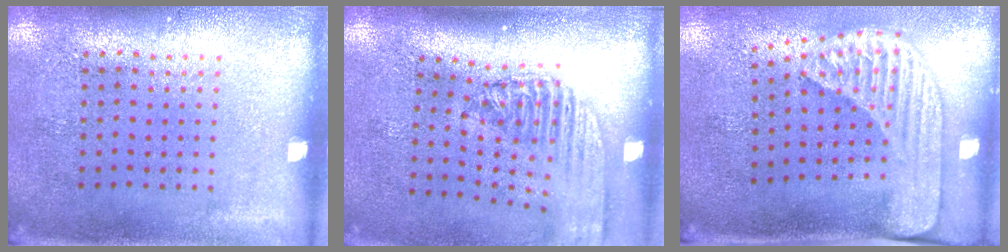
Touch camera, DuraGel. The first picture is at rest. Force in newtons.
{"total": 2.3, "press": 1.7, "slide": 1.5}
{"total": 2.4, "press": 1.8, "slide": 1.7}